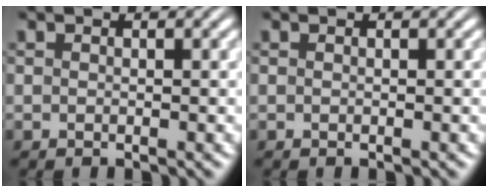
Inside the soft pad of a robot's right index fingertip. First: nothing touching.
{"total": 0.0}